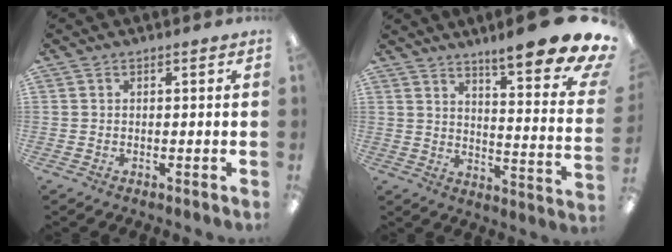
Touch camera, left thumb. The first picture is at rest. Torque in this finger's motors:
{"motor_torque": [0.46, 0.42, 1.03, -1.74, 0.14]}